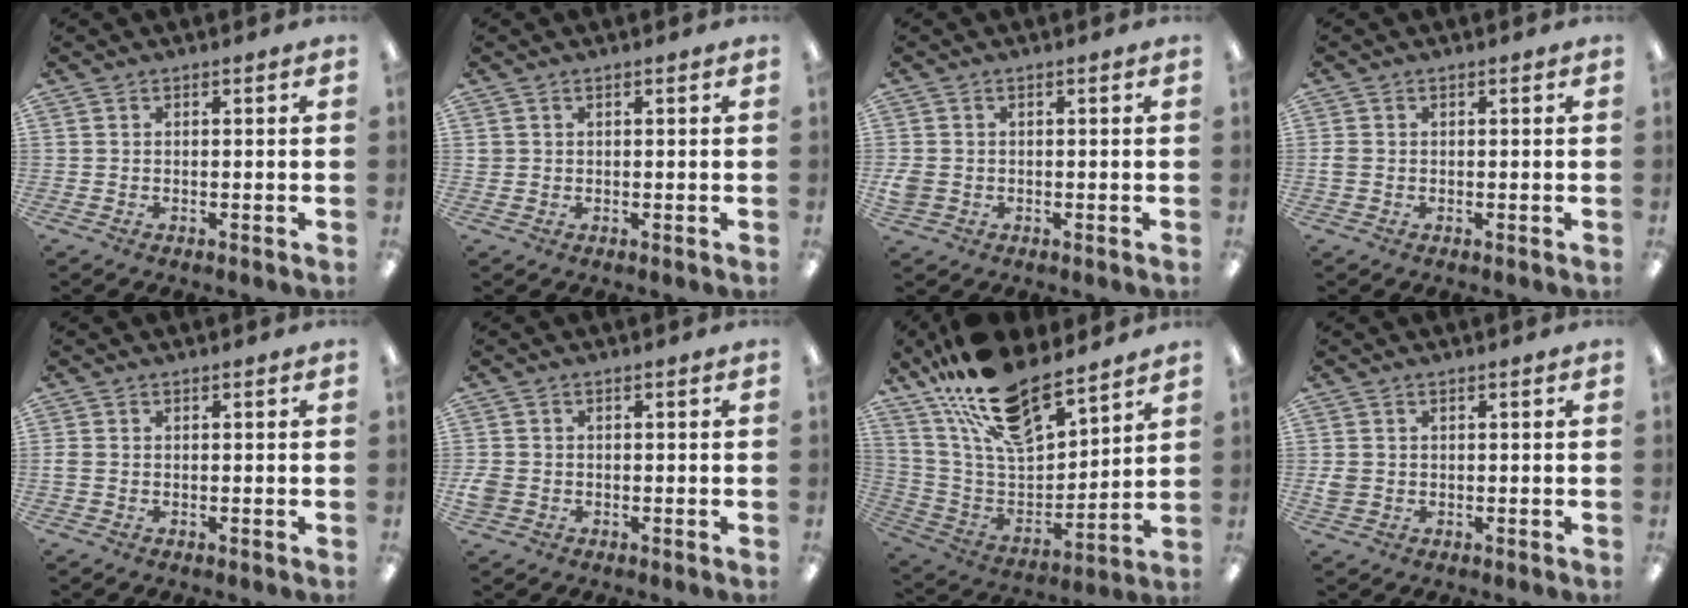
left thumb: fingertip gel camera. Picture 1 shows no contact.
{"total": 0.8, "force": [0.2, 0.8, 0.1], "torque": [-0.003, 0.004, 0.004]}
{"total": 2.8, "force": [-0.4, 2.4, 1.4], "torque": [-0.022, 0.006, -0.006]}
{"total": 1.4, "force": [-0.2, 1.1, 0.9], "torque": [-0.016, 0.004, -0.004]}
{"total": 1.0, "force": [-0.1, 0.7, 0.7], "torque": [-0.015, 0.004, -0.003]}
{"total": 2.8, "force": [-0.7, 2.3, 1.3], "torque": [-0.027, 0.002, -0.014]}
{"total": 21.4, "force": [16.6, 7.9, 10.8], "torque": [-0.207, -0.098, 0.296]}
{"total": 2.2, "force": [0.0, 1.9, 1.1], "torque": [-0.012, 0.003, -0.003]}